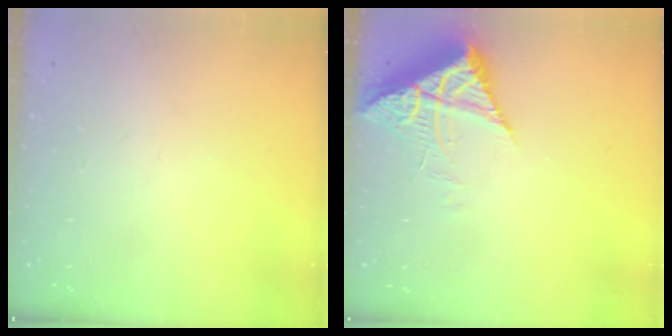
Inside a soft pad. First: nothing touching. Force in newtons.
{"total": 7.2, "press": 7.2, "slide": 0.8}